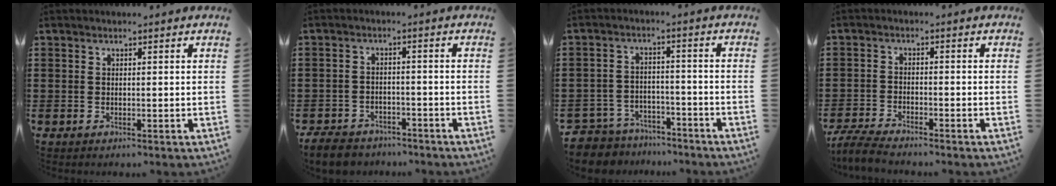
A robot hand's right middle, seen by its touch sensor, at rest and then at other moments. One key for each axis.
{"total": 4.6, "fx": -4.4, "fy": 1.2, "fz": 0.8, "tx": -0.027, "ty": 0.001, "tz": -0.091}
{"total": 5.4, "fx": -5.3, "fy": 1.0, "fz": -0.2, "tx": -0.016, "ty": 0.007, "tz": -0.116}
{"total": 4.2, "fx": -4.0, "fy": 0.2, "fz": 1.4, "tx": -0.045, "ty": -0.011, "tz": -0.084}